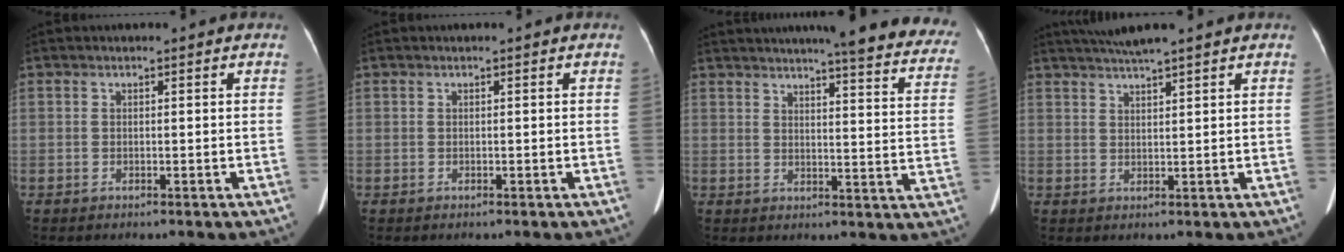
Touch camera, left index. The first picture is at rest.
{"total": 0.0}
{"total": 25.9, "force": [22.6, 2.4, 12.3], "torque": [-0.154, -0.060, 0.250]}
{"total": 5.8, "force": [4.9, -0.5, 3.0], "torque": [-0.055, 0.026, 0.087]}